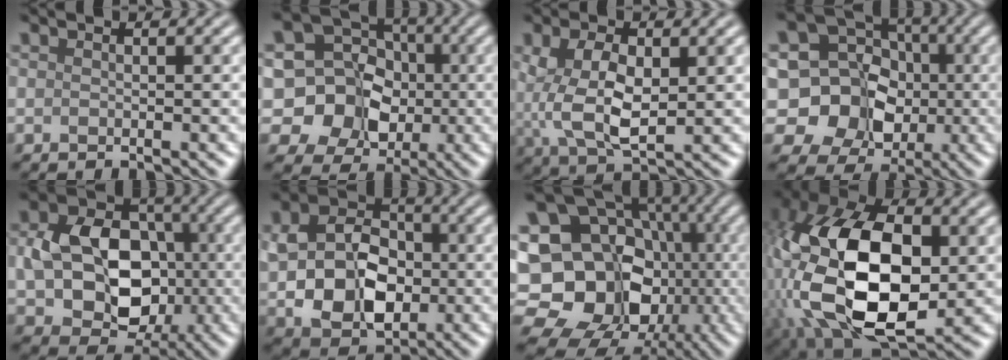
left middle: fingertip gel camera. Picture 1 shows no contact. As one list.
[{"total": 11.4, "force": [-1.1, 10.5, 4.3], "torque": [-0.093, 0.025, -0.041]}, {"total": 5.8, "force": [0.5, 3.2, 4.9], "torque": [-0.109, -0.002, 0.011]}, {"total": 12.5, "force": [-0.7, 11.5, 4.8], "torque": [-0.110, 0.034, -0.037]}, {"total": 10.1, "force": [-1.2, 7.5, 6.7], "torque": [-0.122, 0.007, -0.019]}, {"total": 9.0, "force": [-0.6, 6.7, 6.0], "torque": [-0.124, -0.007, -0.005]}, {"total": 19.2, "force": [-2.9, 16.4, 9.6], "torque": [-0.156, 0.027, -0.068]}, {"total": 16.4, "force": [-0.9, 9.9, 13.1], "torque": [-0.268, -0.019, -0.011]}]